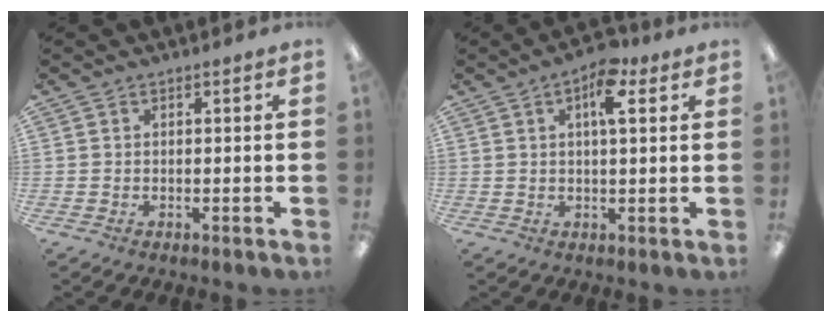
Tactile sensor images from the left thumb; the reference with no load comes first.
{"total": 8.1, "force": [3.8, 3.2, 6.4], "torque": [-0.093, -0.007, 0.058]}